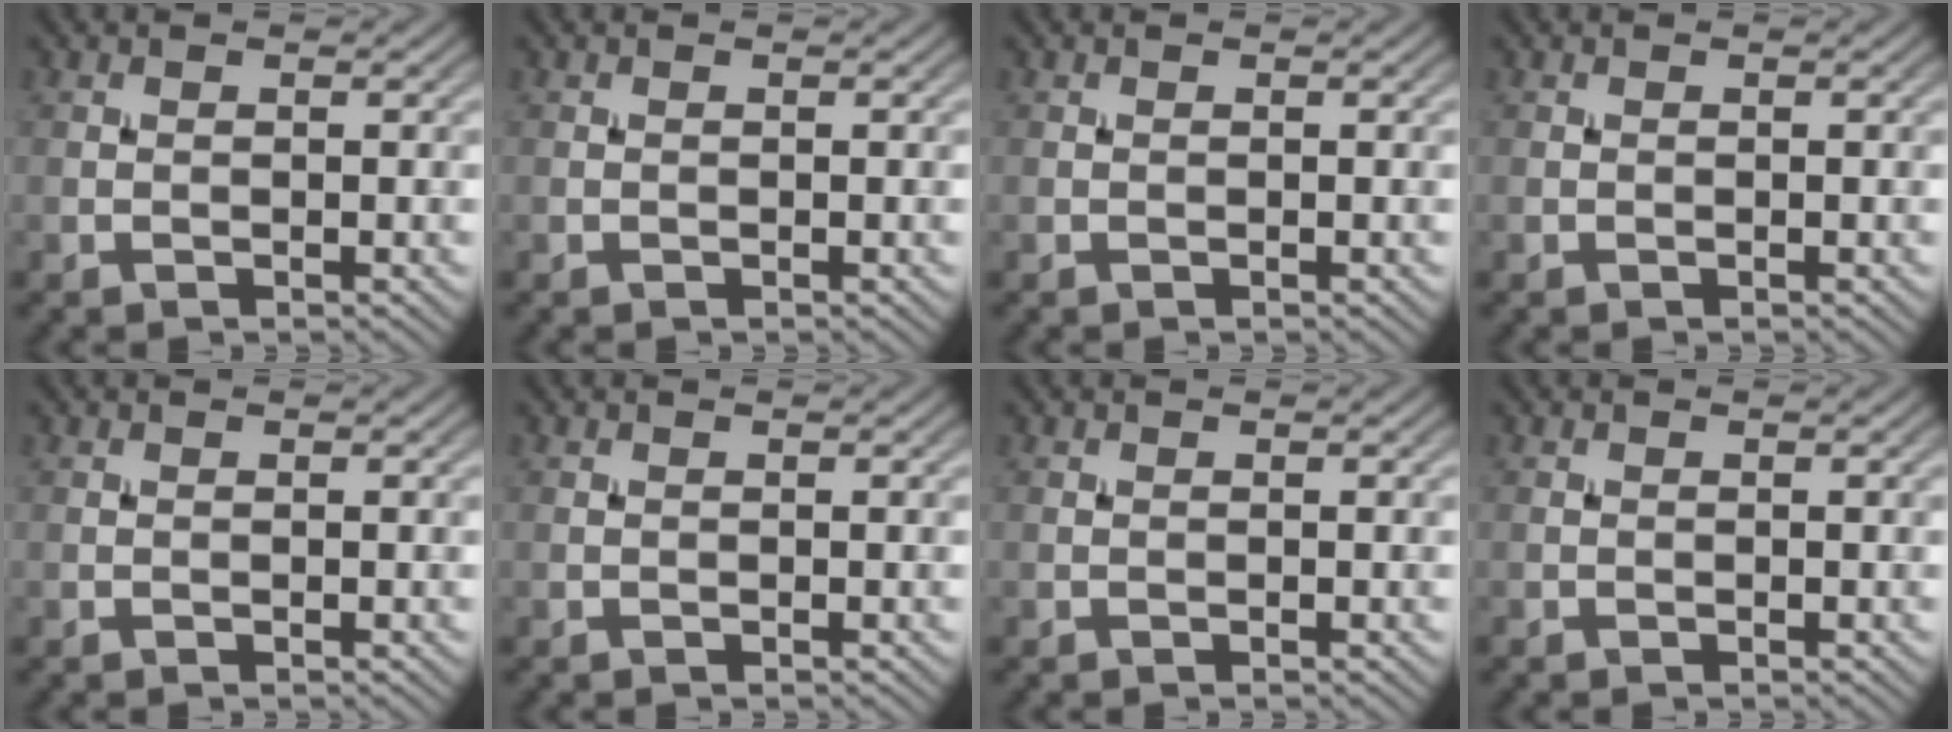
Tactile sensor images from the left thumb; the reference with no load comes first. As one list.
[{"total": 0.0}, {"total": 0.0}, {"total": 0.0}, {"total": 0.0}, {"total": 0.0}, {"total": 0.0}, {"total": 0.0}]